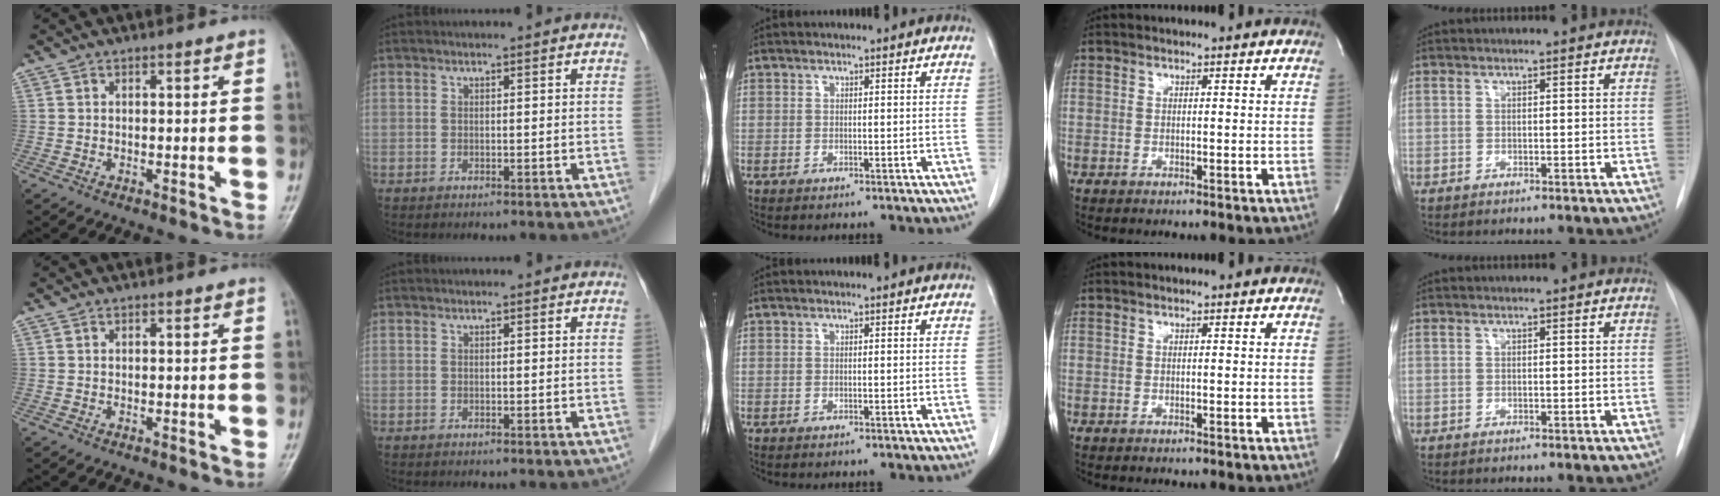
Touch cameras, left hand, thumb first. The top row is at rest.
{}